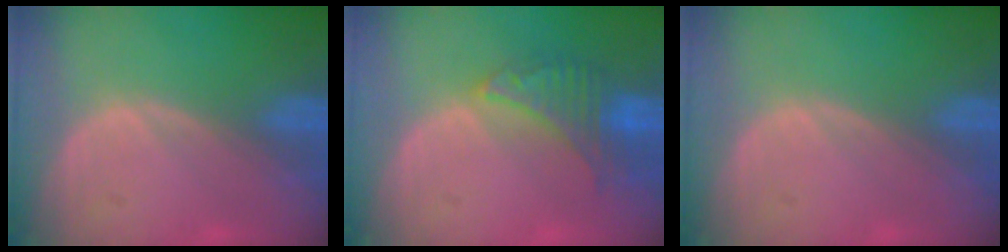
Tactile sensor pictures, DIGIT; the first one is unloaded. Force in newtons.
{"total": 5.5, "press": 5.5, "slide": 0.4}
{"total": 0.0}